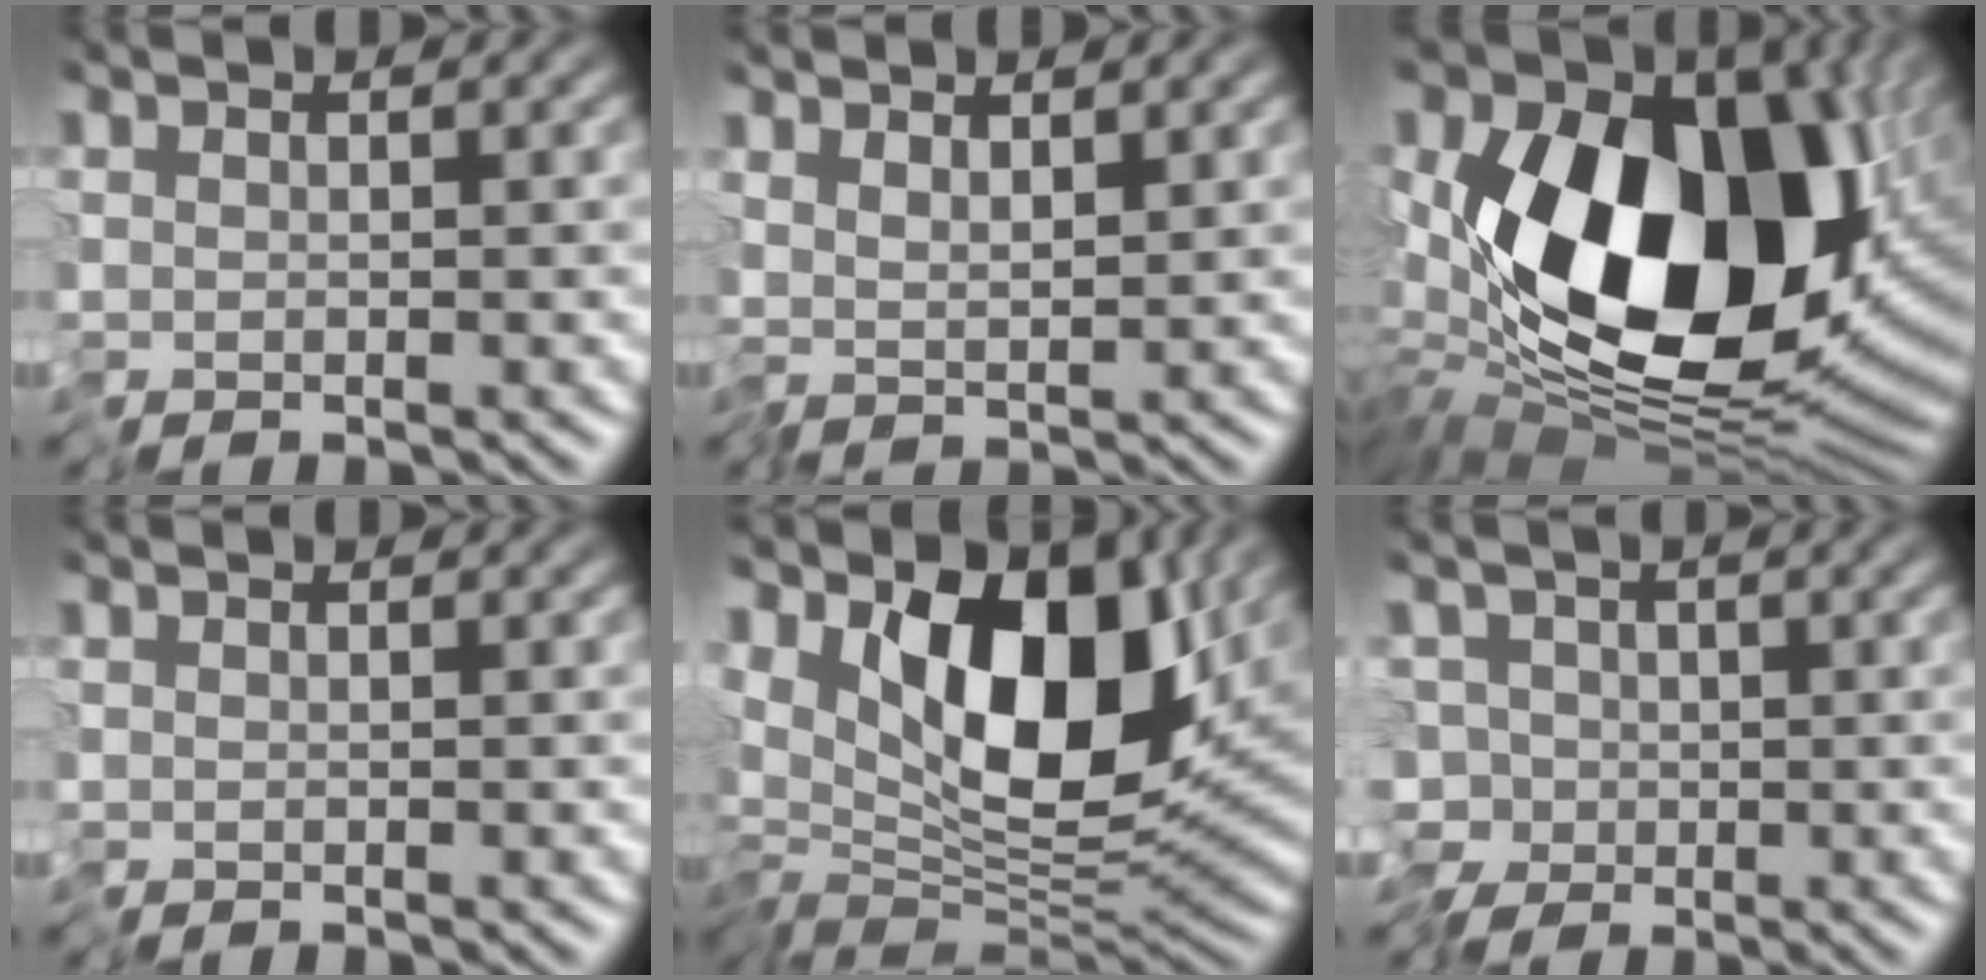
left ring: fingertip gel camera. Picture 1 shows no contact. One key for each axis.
{"total": 1.7, "fx": 1.0, "fy": 0.6, "fz": 1.3, "tx": -0.028, "ty": -0.001, "tz": 0.016}
{"total": 18.6, "fx": 1.2, "fy": 11.8, "fz": 14.3, "tx": -0.270, "ty": -0.013, "tz": 0.023}
{"total": 0.0}
{"total": 12.9, "fx": 2.8, "fy": 7.0, "fz": 10.4, "tx": -0.164, "ty": -0.002, "tz": 0.032}
{"total": 3.0, "fx": -1.4, "fy": 2.3, "fz": 1.2, "tx": -0.015, "ty": 0.002, "tz": -0.044}